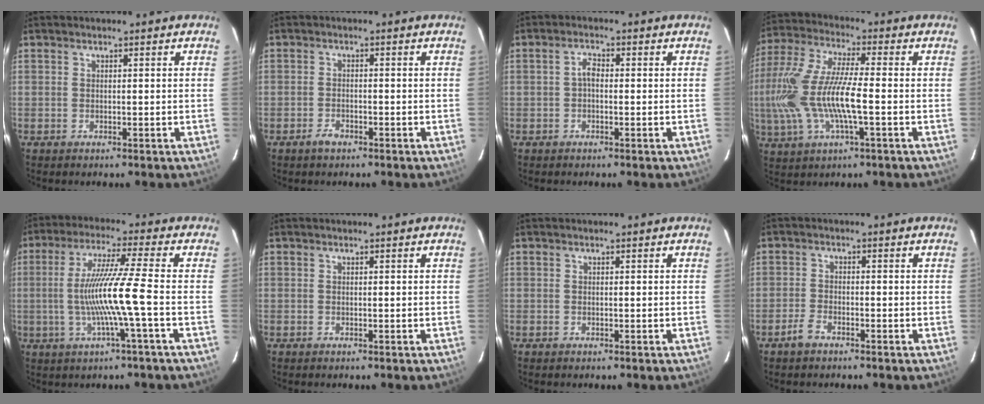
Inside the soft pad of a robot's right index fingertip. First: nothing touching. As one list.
[{"total": 2.3, "force": [-1.7, 1.1, 1.1], "torque": [-0.026, 0.001, -0.030]}, {"total": 1.8, "force": [-0.4, 1.1, 1.4], "torque": [-0.030, 0.009, -0.008]}, {"total": 17.7, "force": [-2.8, 4.4, 16.9], "torque": [-0.335, -0.012, -0.055]}, {"total": 11.1, "force": [-2.3, -1.9, 10.7], "torque": [-0.198, -0.007, -0.036]}, {"total": 0.0}, {"total": 0.0}, {"total": 2.9, "force": [-2.2, 1.1, 1.5], "torque": [-0.047, 0.002, -0.046]}]